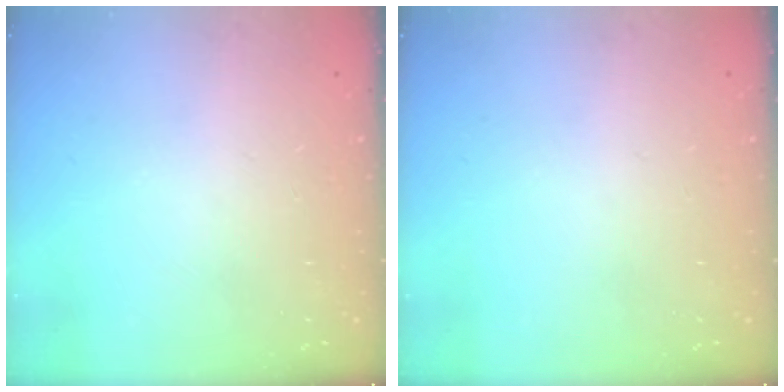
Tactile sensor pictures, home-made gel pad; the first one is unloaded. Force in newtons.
{"total": 0.0}